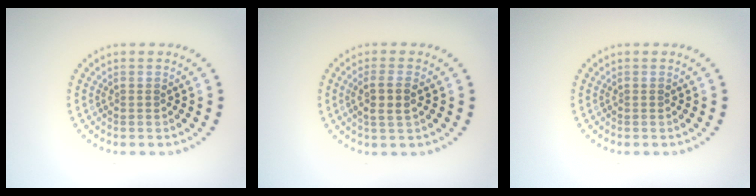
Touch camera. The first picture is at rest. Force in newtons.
{"total": 2.5, "press": 2.2, "slide": 1.1}
{"total": 0.0}